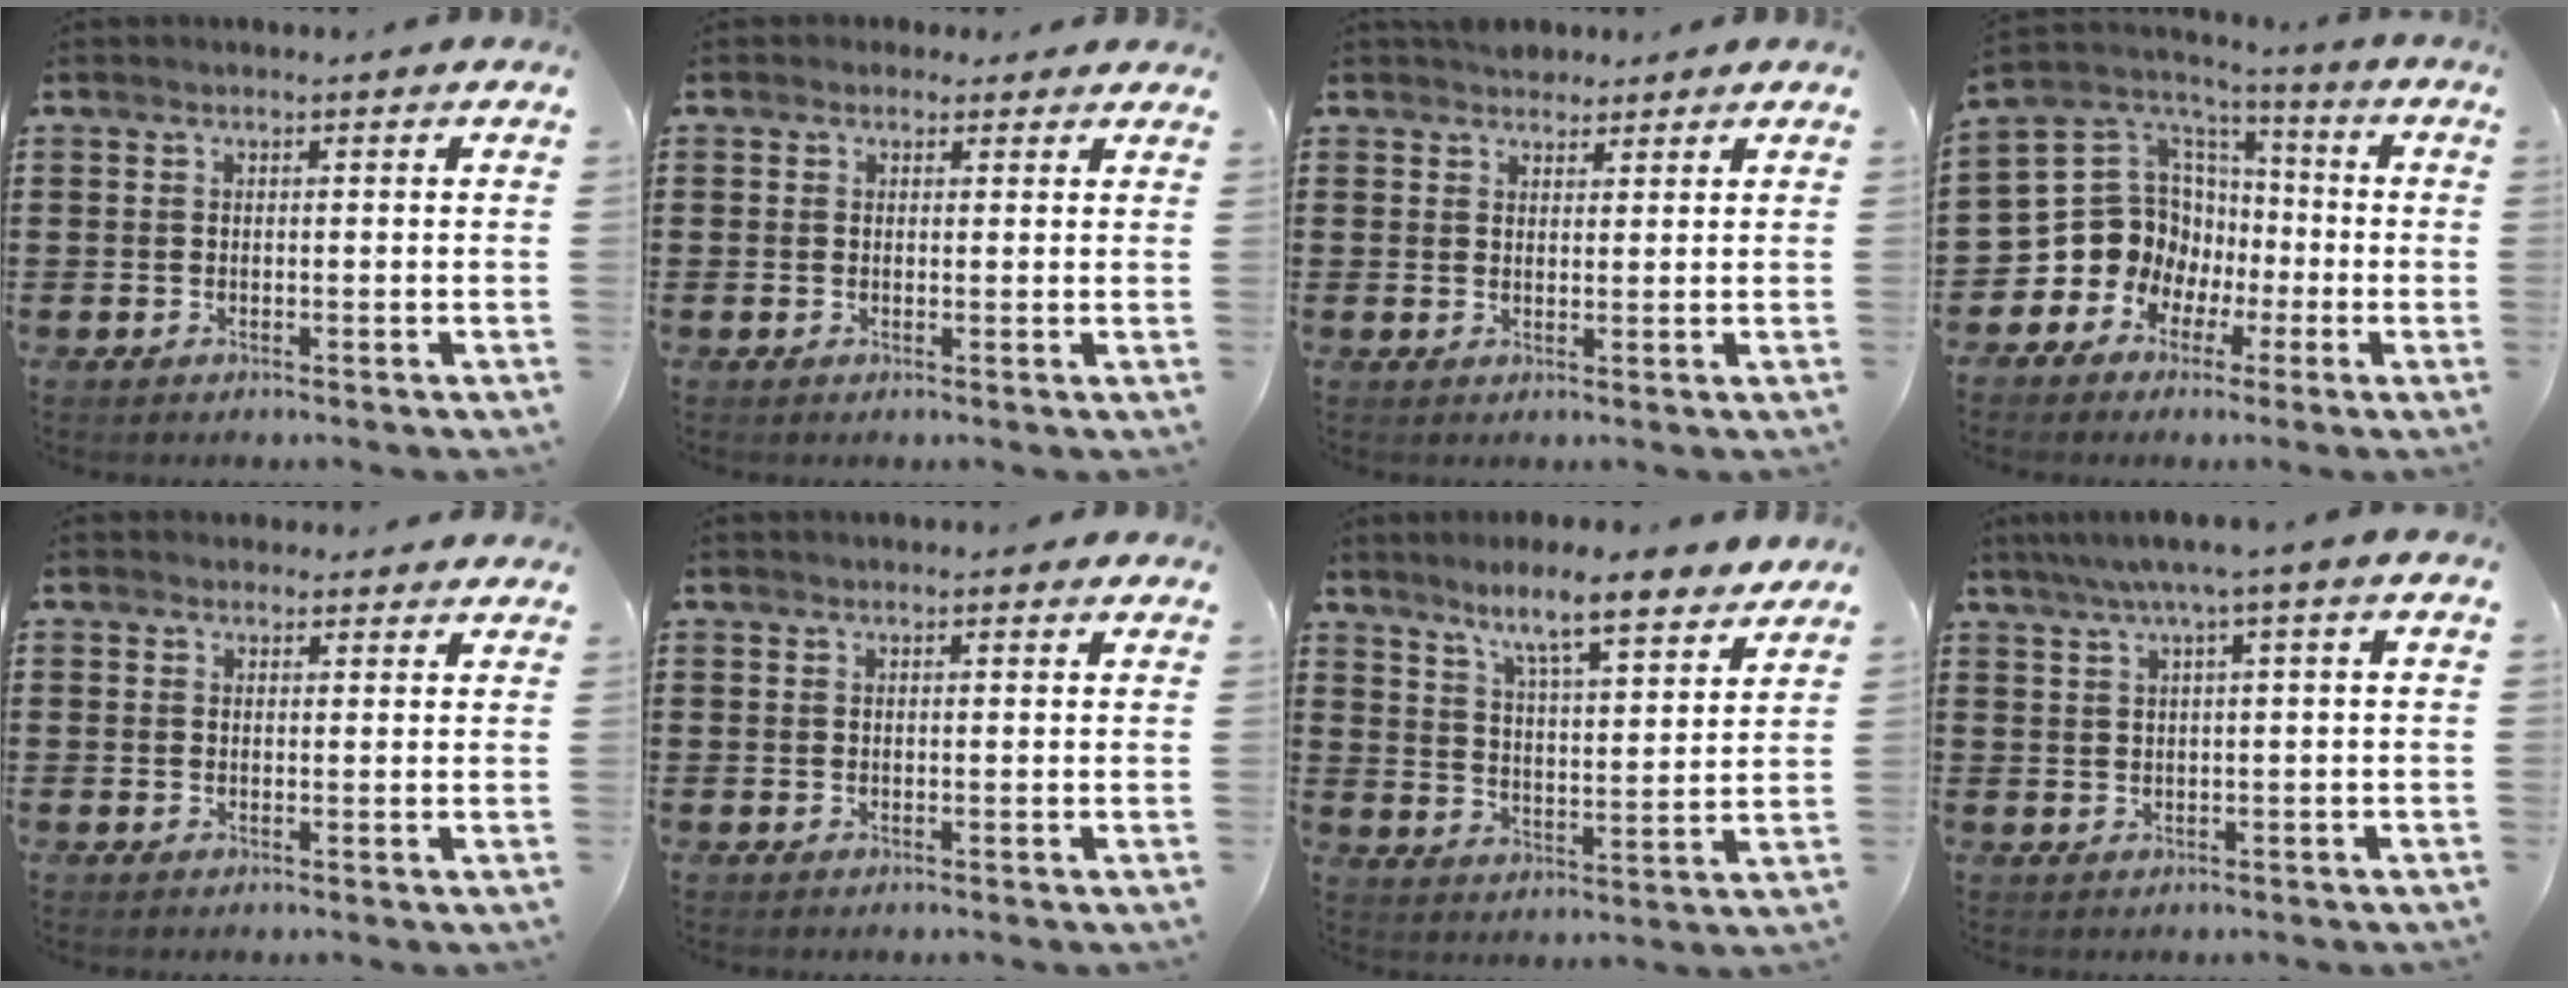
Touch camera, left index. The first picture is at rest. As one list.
[{"total": 1.6, "force": [0.9, 1.3, 0.1], "torque": [-0.008, 0.008, 0.015]}, {"total": 2.8, "force": [2.5, 1.2, 0.2], "torque": [-0.011, 0.007, 0.049]}, {"total": 11.0, "force": [-1.0, 10.6, 2.8], "torque": [-0.109, -0.031, -0.008]}, {"total": 1.8, "force": [1.5, 1.1, -0.1], "torque": [0.004, 0.003, 0.026]}, {"total": 0.8, "force": [0.7, 0.2, 0.3], "torque": [-0.008, 0.003, 0.013]}, {"total": 7.4, "force": [6.5, 0.2, 3.5], "torque": [-0.084, -0.038, 0.108]}, {"total": 2.8, "force": [0.9, -0.3, 2.7], "torque": [-0.052, -0.003, 0.013]}]